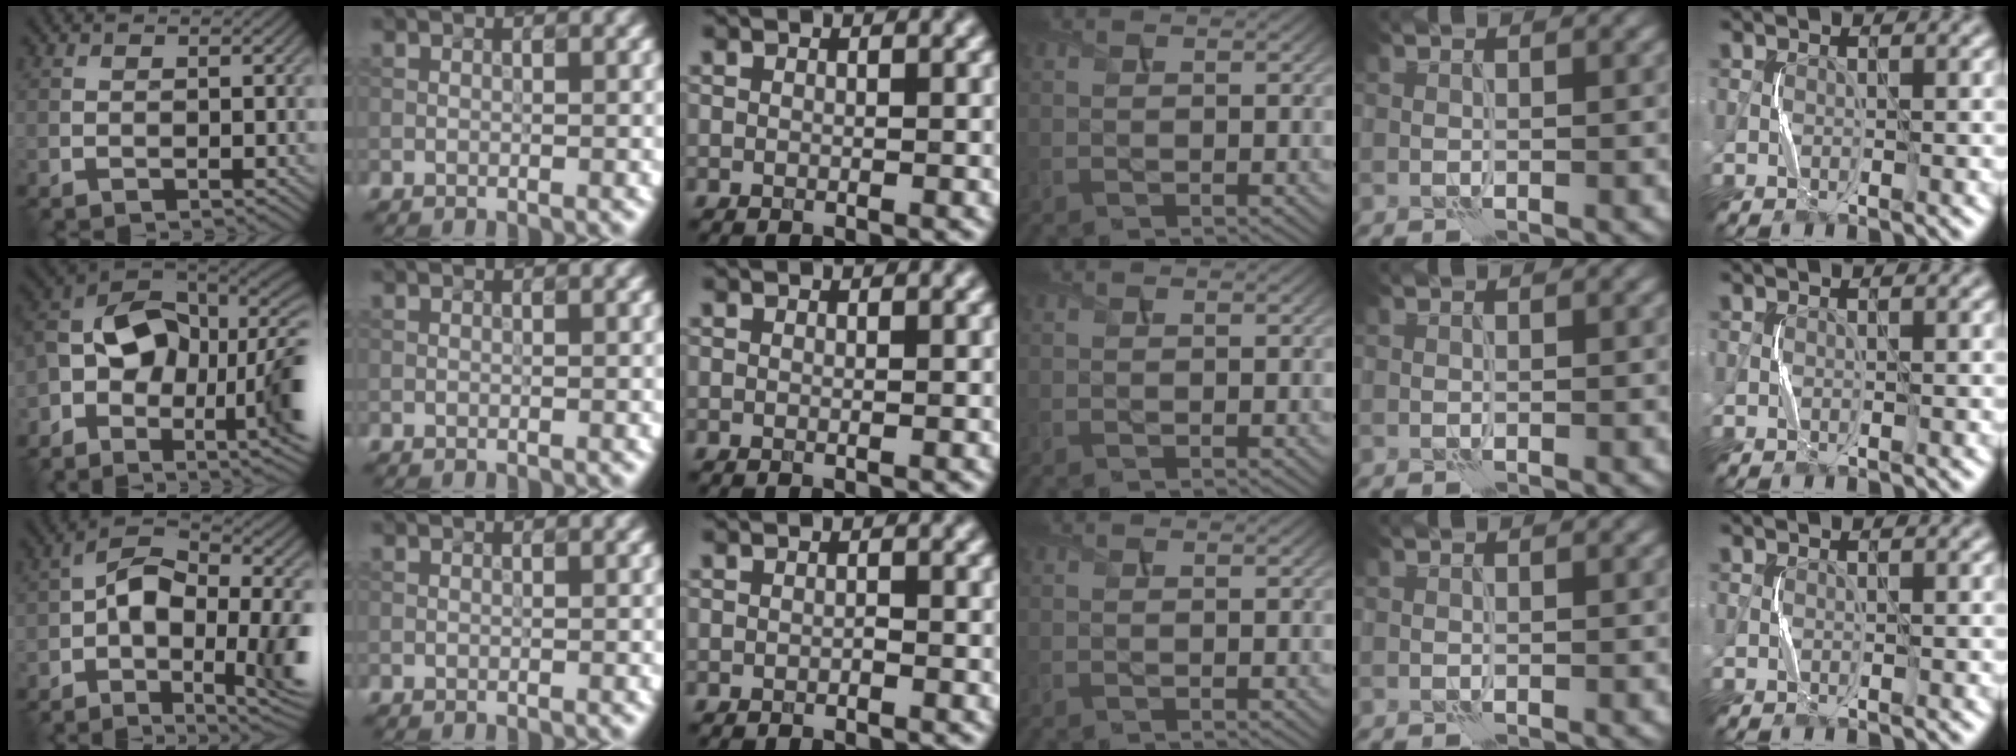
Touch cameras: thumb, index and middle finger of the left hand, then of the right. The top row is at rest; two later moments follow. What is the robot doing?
{"motion": "squeeze", "object": "stress ball aka squeeze ball"}